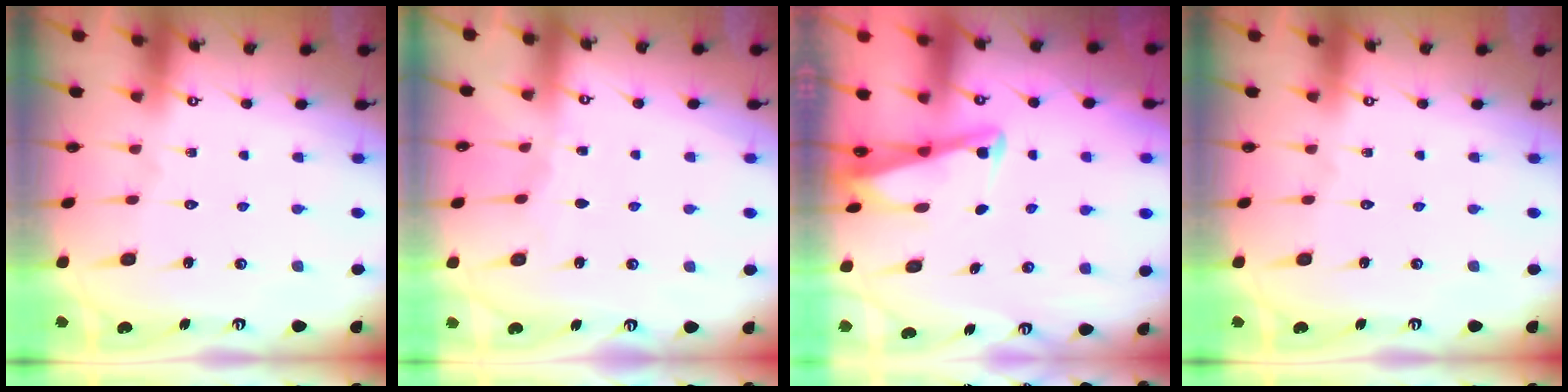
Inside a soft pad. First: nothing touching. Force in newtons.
{"total": 3.2, "press": 3.1, "slide": 0.5}
{"total": 2.7, "press": 2.6, "slide": 0.3}
{"total": 0.0}